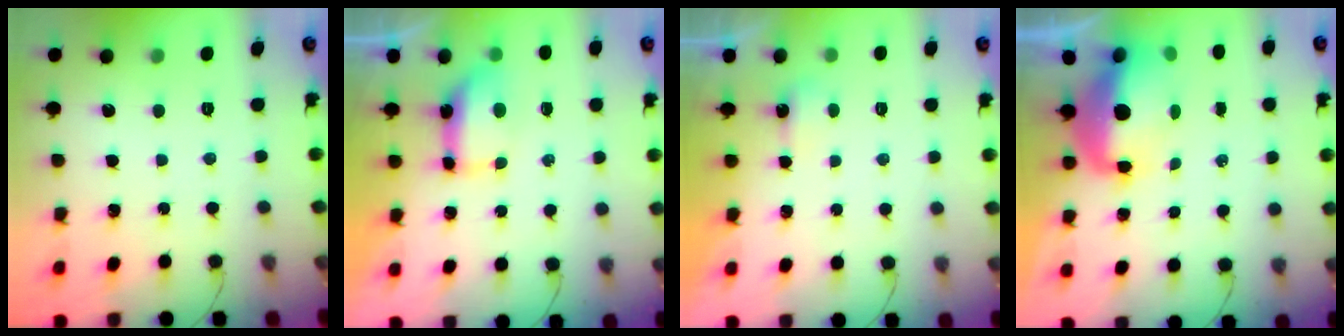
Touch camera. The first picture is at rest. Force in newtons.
{"total": 7.4, "press": 7.0, "slide": 2.3}
{"total": 2.9, "press": 2.8, "slide": 0.6}
{"total": 11.0, "press": 10.7, "slide": 2.5}